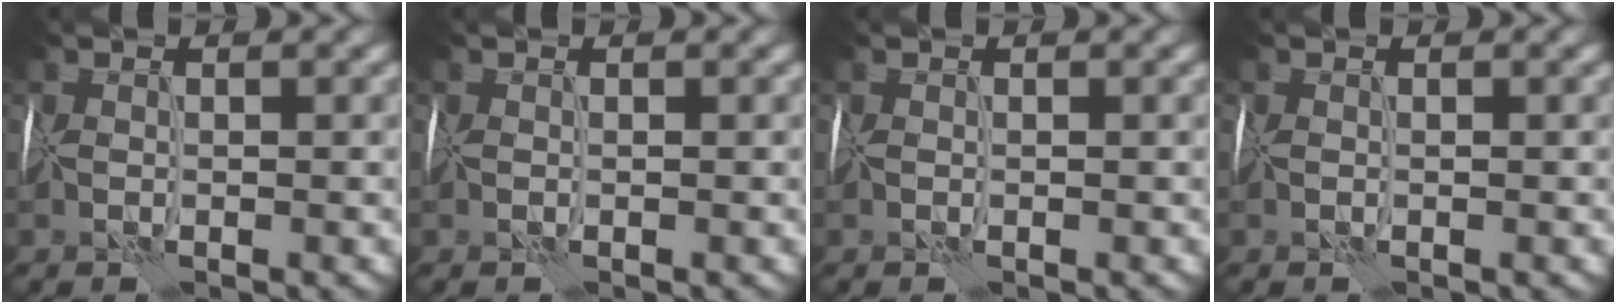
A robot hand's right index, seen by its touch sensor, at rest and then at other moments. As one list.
[{"total": 0.0}, {"total": 0.0}, {"total": 0.0}]